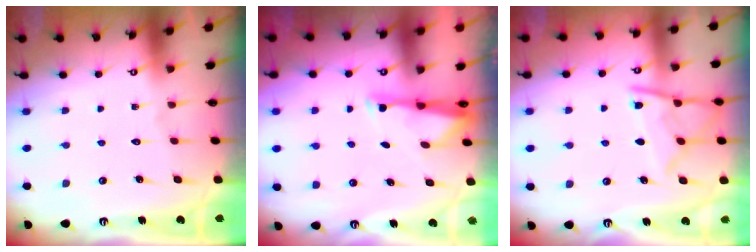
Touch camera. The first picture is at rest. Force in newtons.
{"total": 3.1, "press": 3.0, "slide": 0.6}
{"total": 11.6, "press": 11.6, "slide": 1.2}